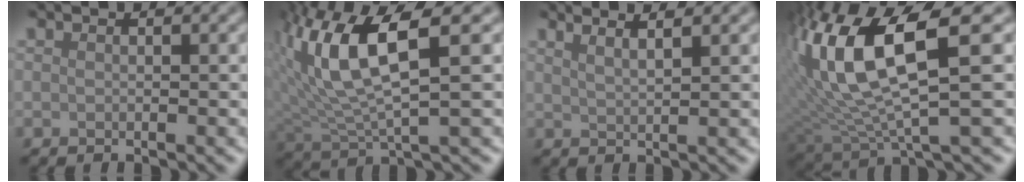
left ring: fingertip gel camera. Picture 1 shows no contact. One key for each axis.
{"total": 8.5, "fx": 2.3, "fy": 2.8, "fz": 7.8, "tx": -0.171, "ty": 0.003, "tz": 0.041}
{"total": 3.7, "fx": 2.5, "fy": 1.2, "fz": 2.4, "tx": -0.010, "ty": 0.018, "tz": 0.007}
{"total": 12.0, "fx": 2.8, "fy": 3.8, "fz": 11.0, "tx": -0.230, "ty": 0.007, "tz": 0.057}